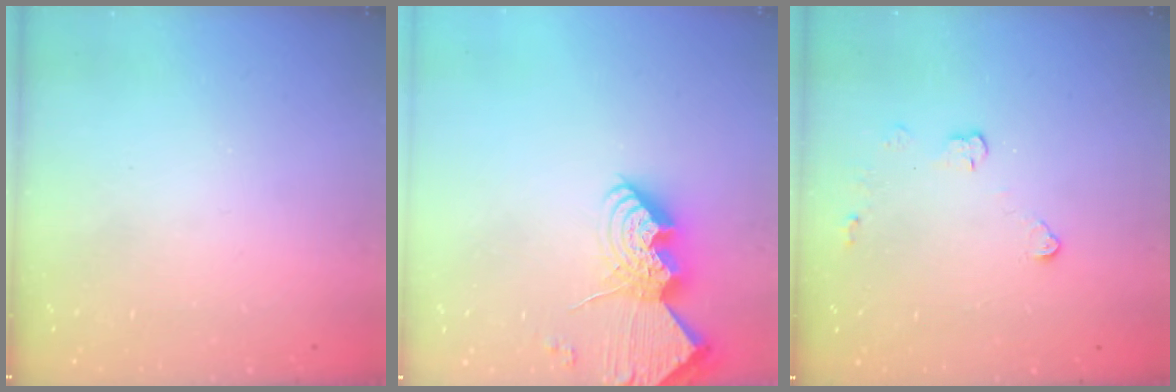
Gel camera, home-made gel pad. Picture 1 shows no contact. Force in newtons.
{"total": 13.7, "press": 13.7, "slide": 1.2}
{"total": 4.1, "press": 4.1, "slide": 0.4}